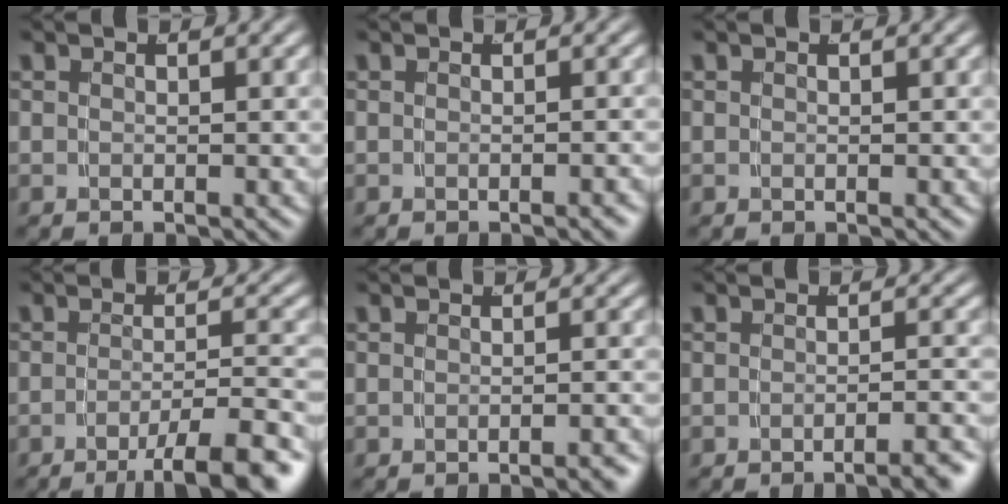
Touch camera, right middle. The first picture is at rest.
{"total": 0.7, "force": [-0.5, 0.0, 0.4], "torque": [-0.004, 0.005, -0.010]}
{"total": 0.0}
{"total": 7.5, "force": [-5.4, 1.5, 5.0], "torque": [-0.061, -0.013, -0.073]}
{"total": 1.7, "force": [-1.4, 0.1, 0.9], "torque": [-0.007, 0.005, -0.025]}
{"total": 3.5, "force": [-3.0, 0.4, 1.8], "torque": [-0.014, 0.002, -0.049]}